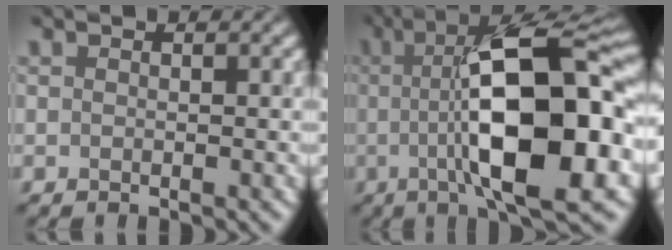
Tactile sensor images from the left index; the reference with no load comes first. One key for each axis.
{"total": 14.5, "fx": -0.8, "fy": 4.1, "fz": 13.9, "tx": -0.197, "ty": 0.008, "tz": -0.018}